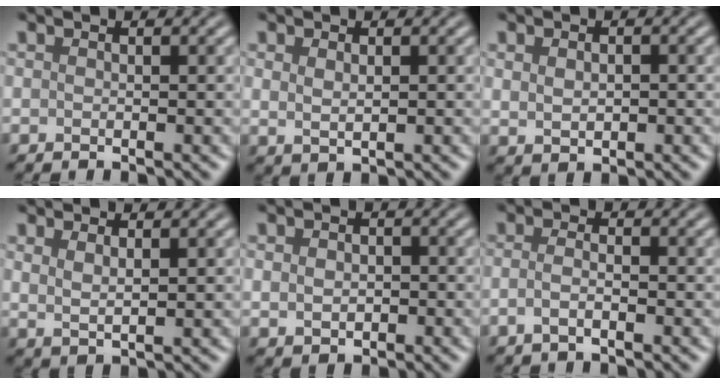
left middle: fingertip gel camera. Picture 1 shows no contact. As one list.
[{"total": 1.5, "force": [0.4, 0.8, 1.1], "torque": [-0.023, -0.004, 0.013]}, {"total": 2.0, "force": [0.1, 1.3, 1.5], "torque": [-0.027, -0.002, 0.009]}, {"total": 1.8, "force": [1.0, 0.6, 1.4], "torque": [-0.028, -0.007, 0.022]}, {"total": 2.2, "force": [-0.1, 1.7, 1.4], "torque": [-0.019, -0.003, 0.003]}, {"total": 1.9, "force": [-0.7, 0.7, 1.6], "torque": [-0.030, -0.001, -0.017]}]